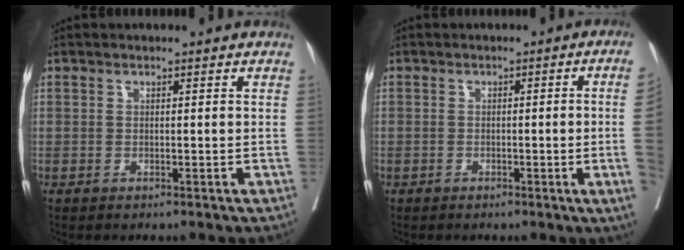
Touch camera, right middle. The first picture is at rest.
{"total": 5.7, "force": [-1.0, -1.6, 5.4], "torque": [-0.058, -0.008, -0.013]}